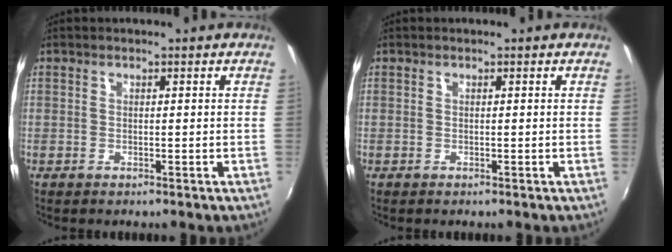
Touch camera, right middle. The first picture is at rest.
{"total": 0.0}